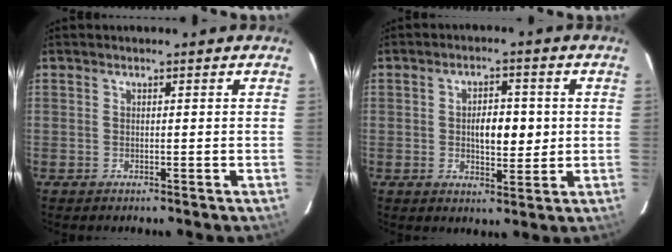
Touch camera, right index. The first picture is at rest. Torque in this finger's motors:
{"motor_torque": [0.08, 0.00, 0.11, 0.06]}